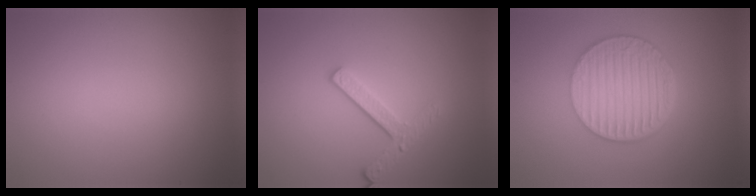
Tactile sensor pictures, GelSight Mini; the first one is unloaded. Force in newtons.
{"total": 2.9, "press": 2.4, "slide": 1.6}
{"total": 7.0, "press": 4.7, "slide": 5.2}